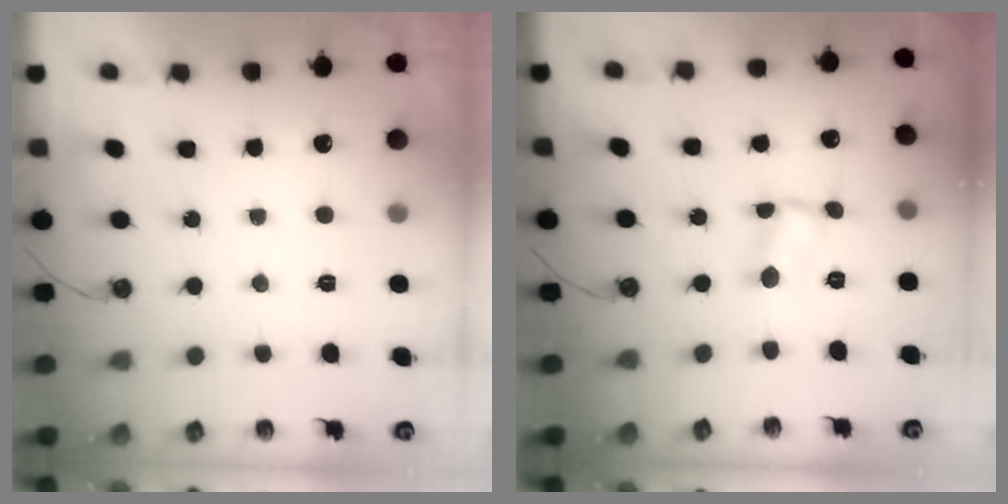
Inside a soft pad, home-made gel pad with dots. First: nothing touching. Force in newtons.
{"total": 1.5, "press": 1.5, "slide": 0.2}